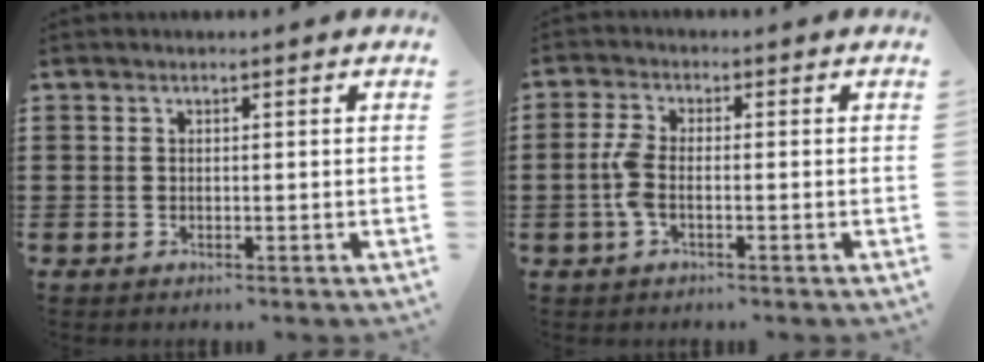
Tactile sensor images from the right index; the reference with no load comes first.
{"total": 3.9, "force": [-1.0, 1.5, 3.5], "torque": [-0.091, -0.006, -0.025]}